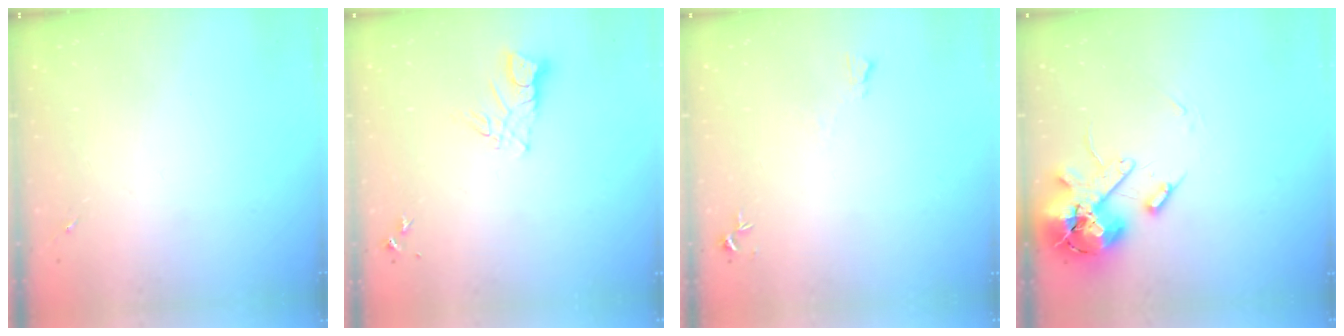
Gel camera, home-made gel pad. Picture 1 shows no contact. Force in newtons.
{"total": 7.0, "press": 7.0, "slide": 0.7}
{"total": 4.9, "press": 4.9, "slide": 0.6}
{"total": 14.6, "press": 14.4, "slide": 2.4}